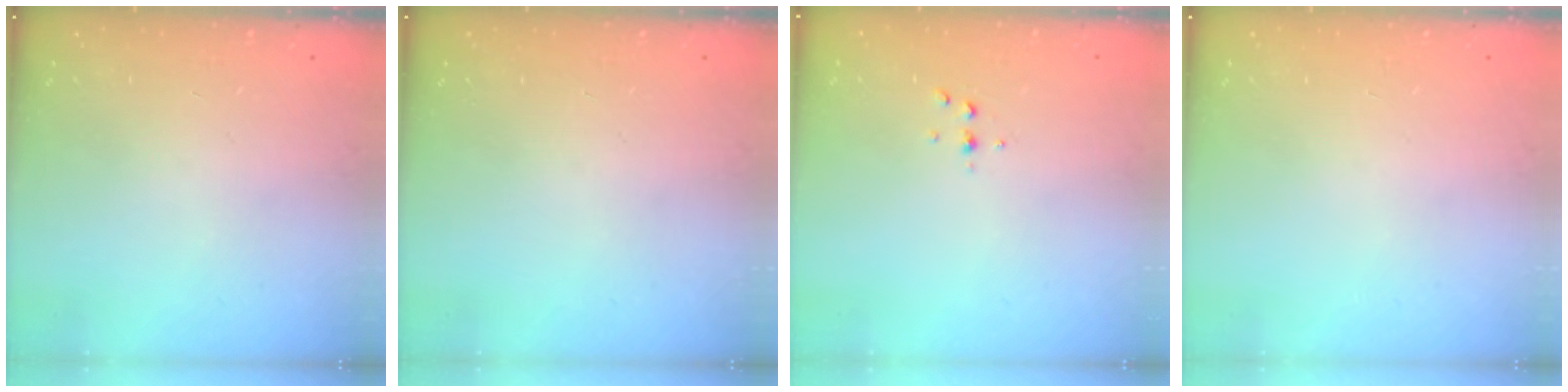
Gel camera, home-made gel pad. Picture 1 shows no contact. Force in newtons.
{"total": 0.0}
{"total": 2.5, "press": 2.4, "slide": 0.2}
{"total": 0.0}